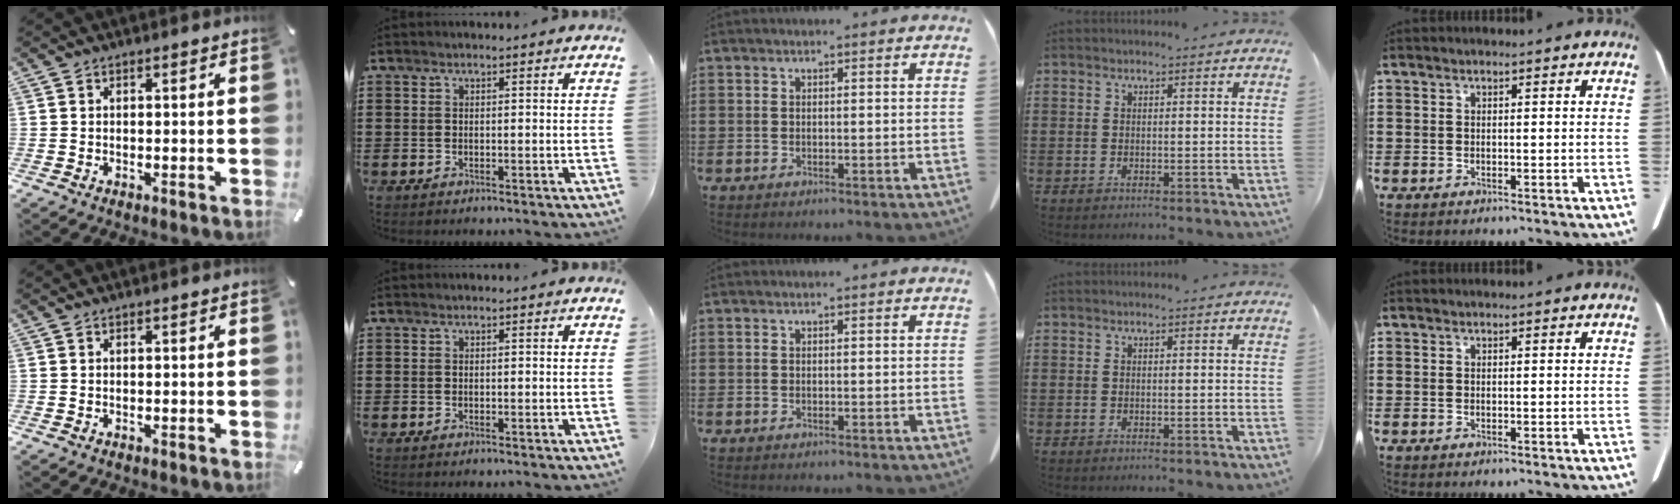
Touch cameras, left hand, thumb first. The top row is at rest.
{}